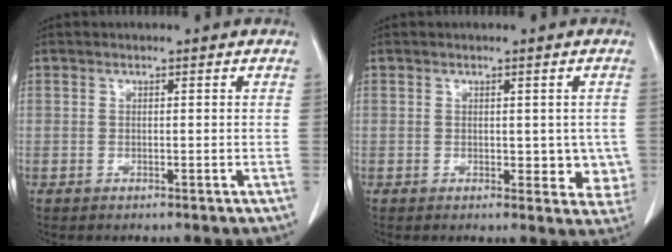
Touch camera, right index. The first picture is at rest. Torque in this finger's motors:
{"motor_torque": [0.08, 0.09, 0.09, 0.02]}